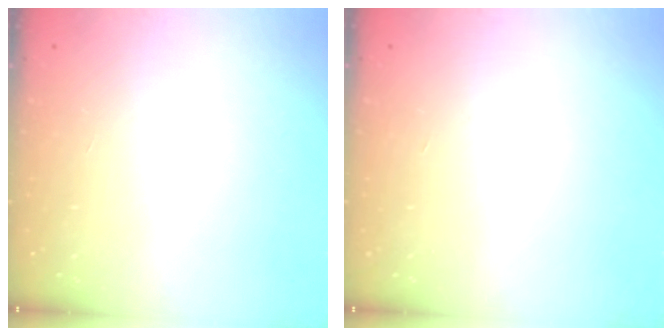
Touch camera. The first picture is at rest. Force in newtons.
{"total": 0.0}